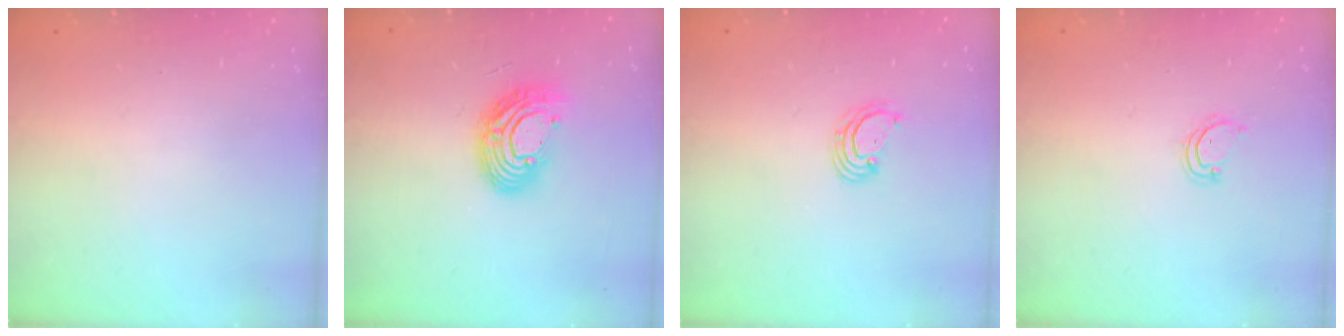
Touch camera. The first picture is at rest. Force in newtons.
{"total": 12.3, "press": 12.3, "slide": 1.0}
{"total": 2.4, "press": 2.4, "slide": 0.2}
{"total": 2.8, "press": 2.8, "slide": 0.3}